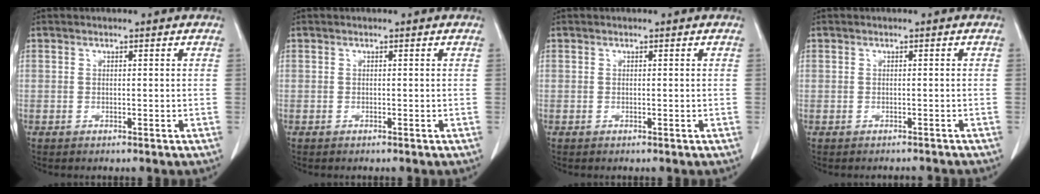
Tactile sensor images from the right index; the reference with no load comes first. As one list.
[{"total": 0.0}, {"total": 0.0}, {"total": 2.5, "force": [-2.1, 1.3, 0.0], "torque": [0.001, 0.005, -0.031]}]